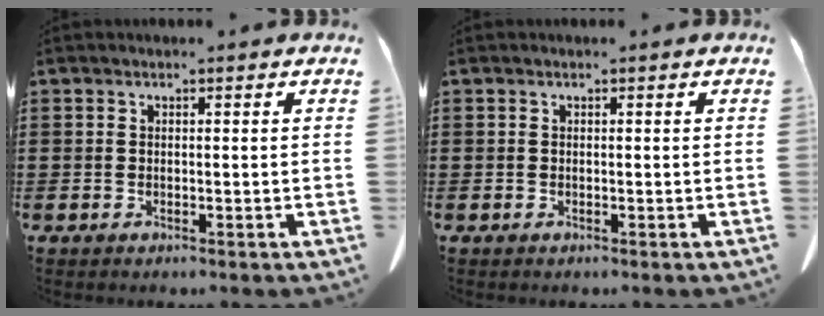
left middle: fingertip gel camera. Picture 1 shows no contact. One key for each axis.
{"total": 0.0}